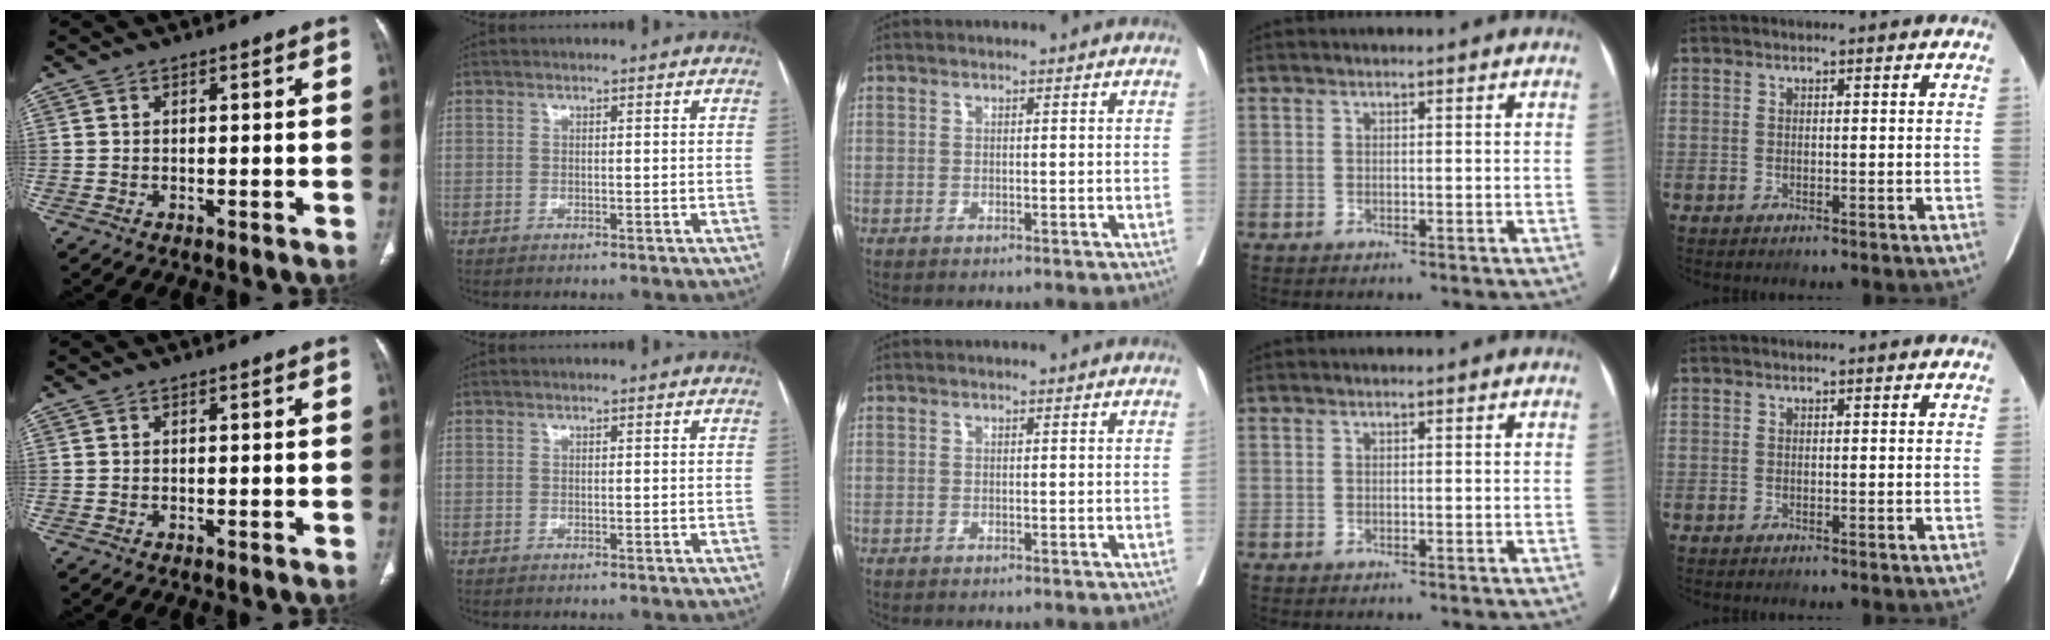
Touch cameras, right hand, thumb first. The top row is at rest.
{}